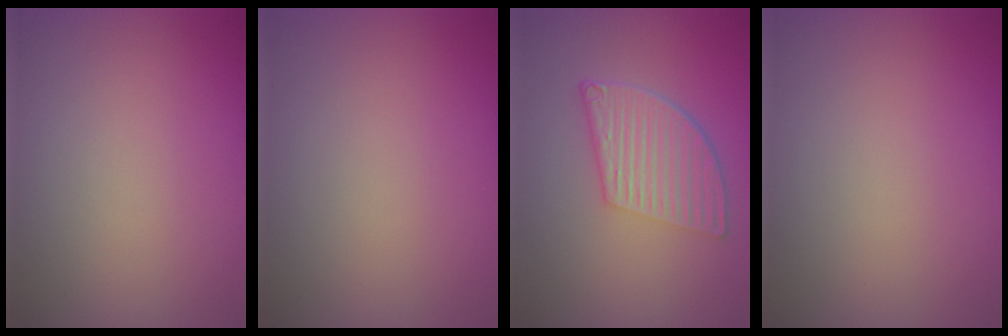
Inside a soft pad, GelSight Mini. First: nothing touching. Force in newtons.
{"total": 0.0}
{"total": 5.7, "press": 3.9, "slide": 4.2}
{"total": 0.0}